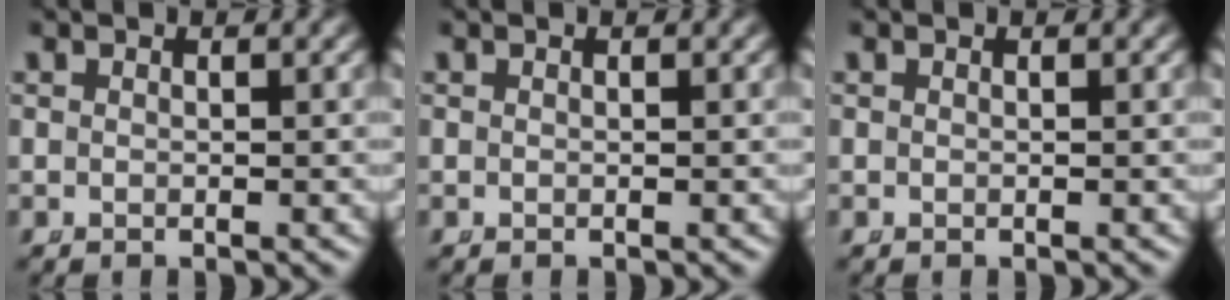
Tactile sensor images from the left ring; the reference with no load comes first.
{"total": 0.0}
{"total": 0.0}